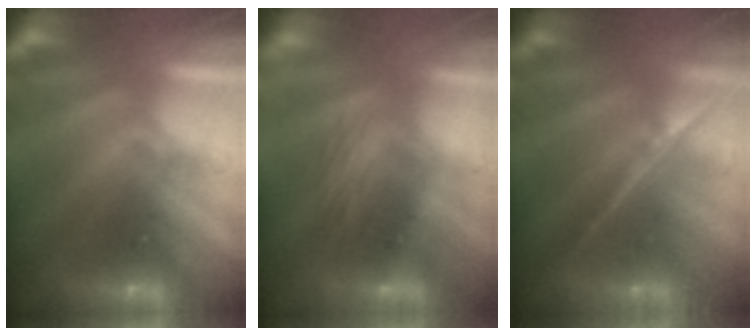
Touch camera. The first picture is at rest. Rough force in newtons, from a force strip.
{"total": 2.0}
{"total": 1.8}